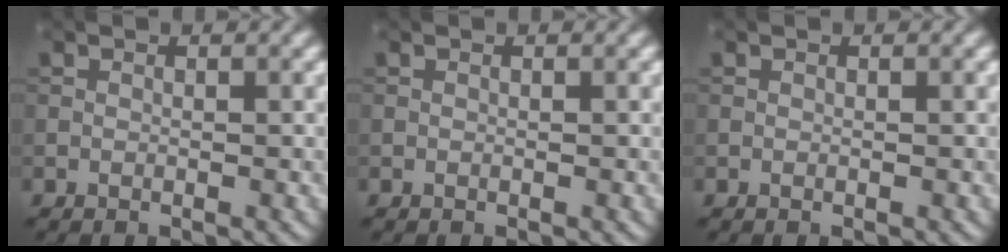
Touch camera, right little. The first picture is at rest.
{"total": 0.0}
{"total": 0.0}